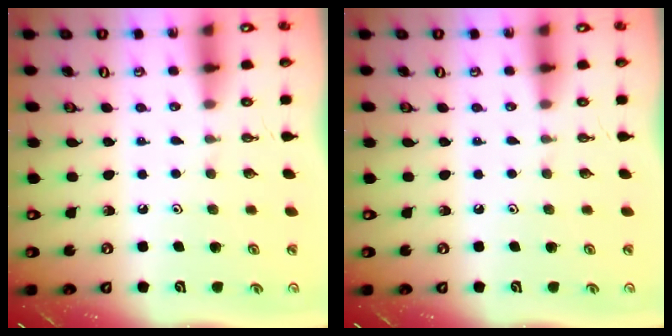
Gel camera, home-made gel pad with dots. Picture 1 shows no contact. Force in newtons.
{"total": 0.0}